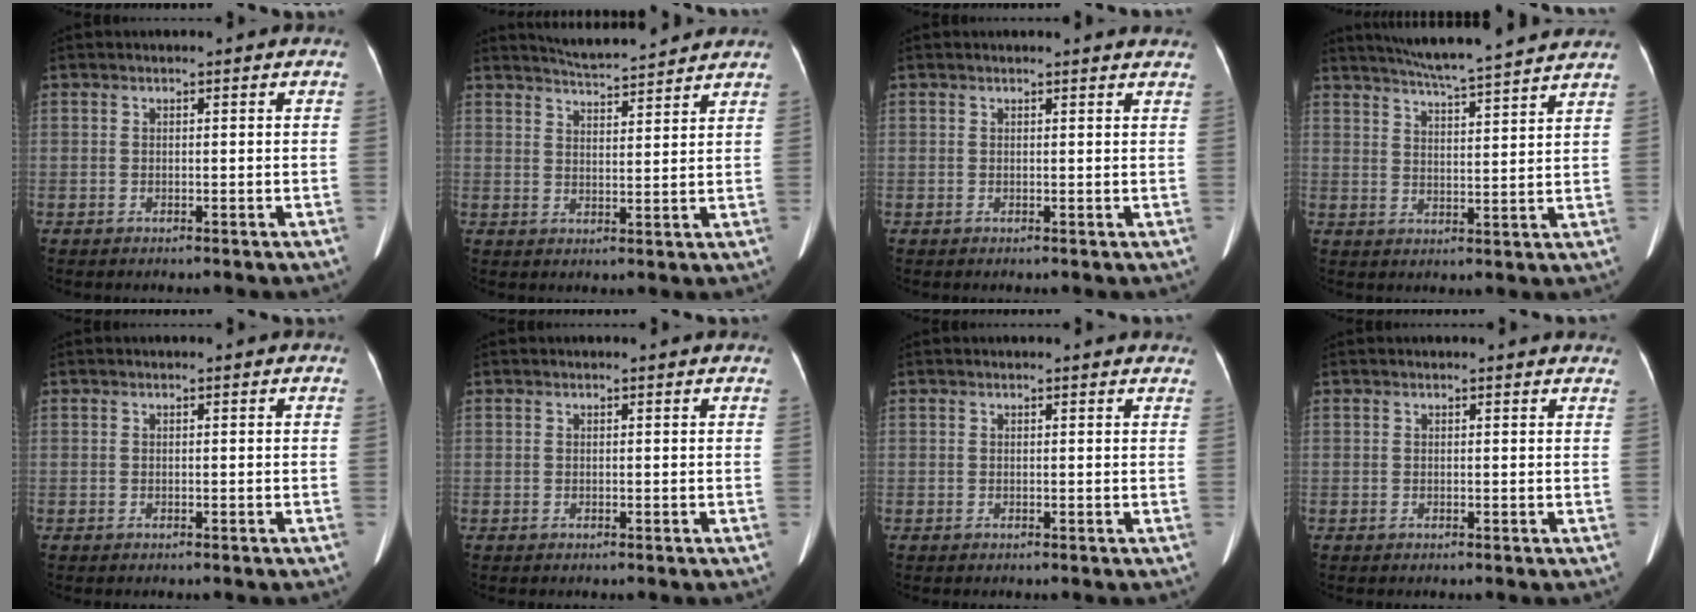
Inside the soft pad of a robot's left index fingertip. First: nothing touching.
{"total": 8.5, "force": [8.2, 0.3, 2.2], "torque": [-0.049, 0.017, 0.122]}
{"total": 4.5, "force": [4.4, 0.3, 0.9], "torque": [-0.011, 0.001, 0.029]}
{"total": 14.9, "force": [13.5, -0.4, 6.4], "torque": [-0.112, 0.009, 0.184]}
{"total": 0.0}
{"total": 0.9, "force": [0.9, 0.1, 0.2], "torque": [-0.010, 0.007, 0.007]}
{"total": 4.5, "force": [4.3, 0.9, 1.0], "torque": [-0.008, 0.007, 0.029]}
{"total": 4.9, "force": [4.7, 0.8, 1.1], "torque": [-0.008, 0.006, 0.032]}